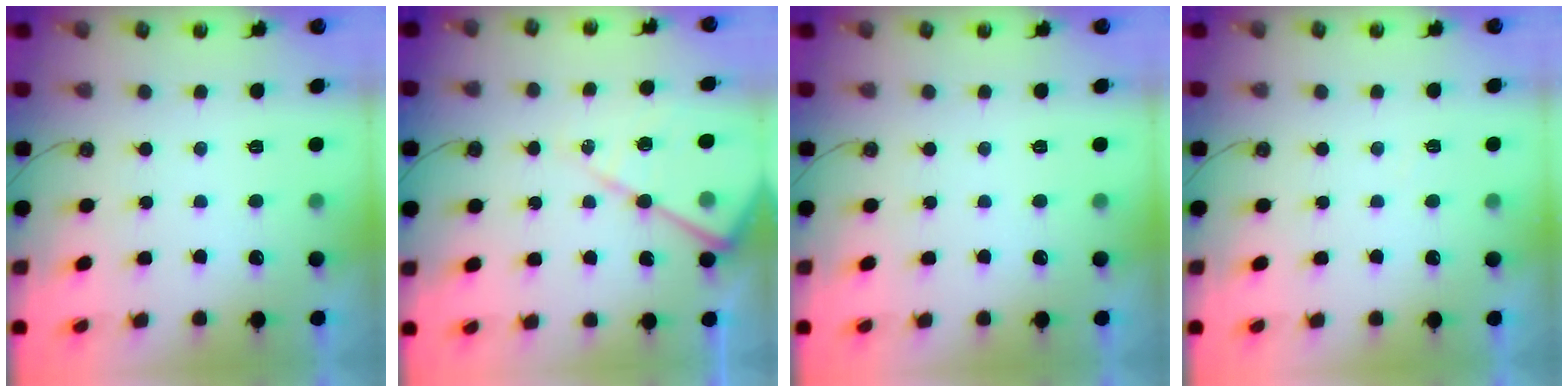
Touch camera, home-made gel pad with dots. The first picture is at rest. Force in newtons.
{"total": 14.7, "press": 14.6, "slide": 1.2}
{"total": 0.0}
{"total": 3.6, "press": 3.6, "slide": 0.6}